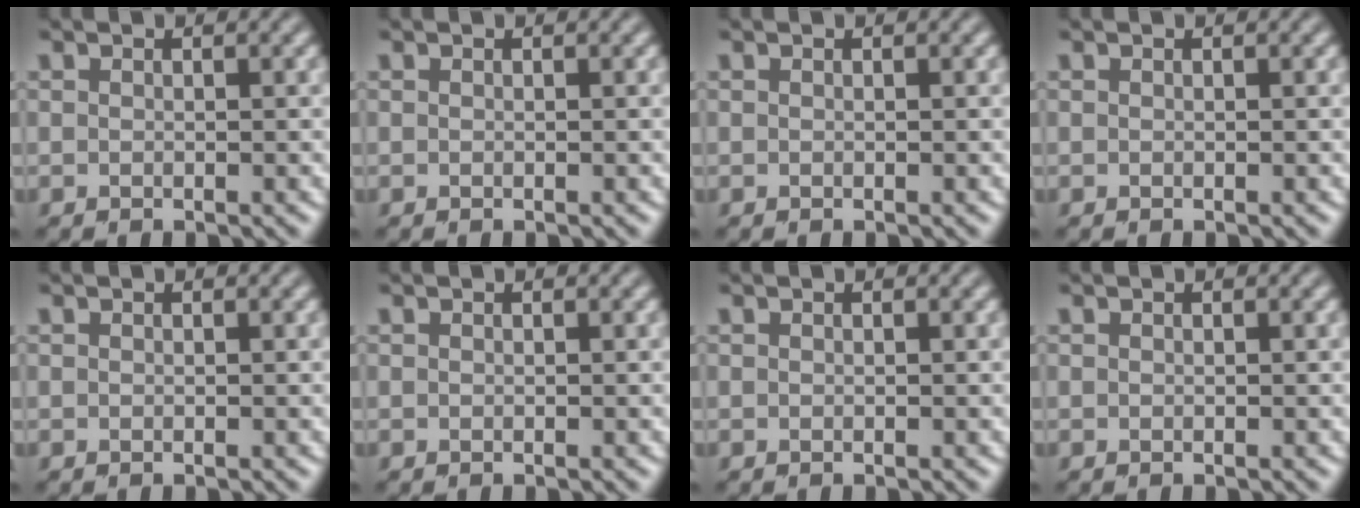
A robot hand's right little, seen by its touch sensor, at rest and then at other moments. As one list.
[{"total": 0.0}, {"total": 0.0}, {"total": 0.0}, {"total": 0.0}, {"total": 0.0}, {"total": 0.0}, {"total": 0.0}]